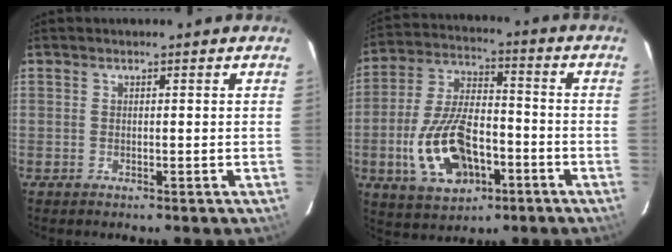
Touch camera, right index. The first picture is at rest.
{"total": 16.1, "force": [-5.7, 8.4, 12.5], "torque": [-0.268, 0.002, -0.090]}